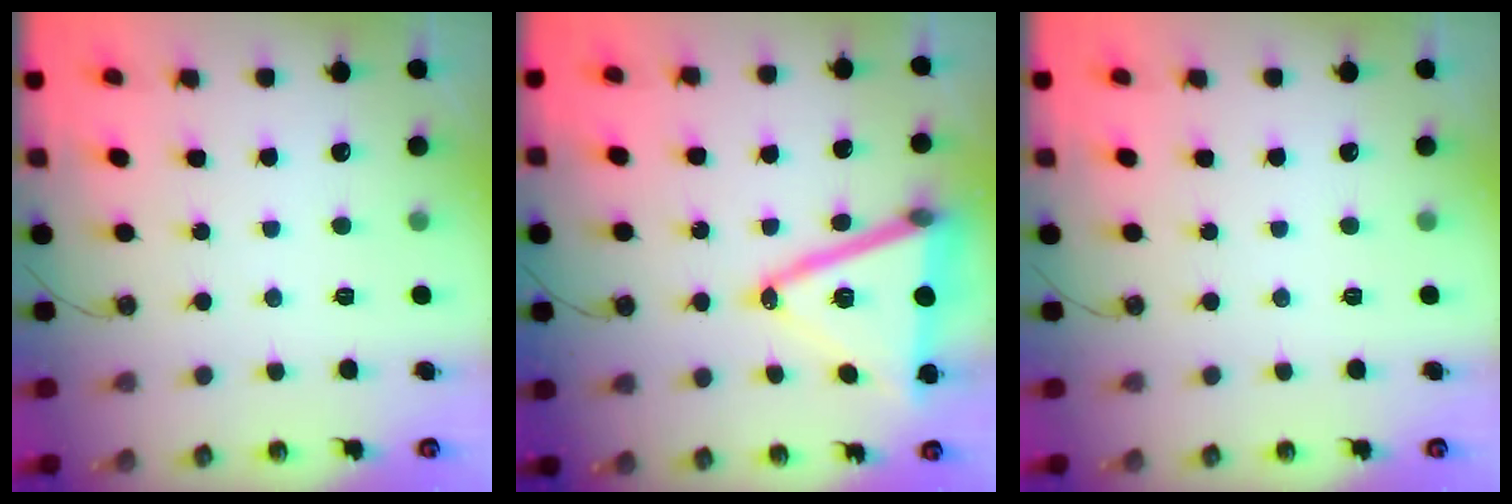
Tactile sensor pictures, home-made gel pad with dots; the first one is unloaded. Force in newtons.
{"total": 18.5, "press": 18.1, "slide": 4.0}
{"total": 0.0}